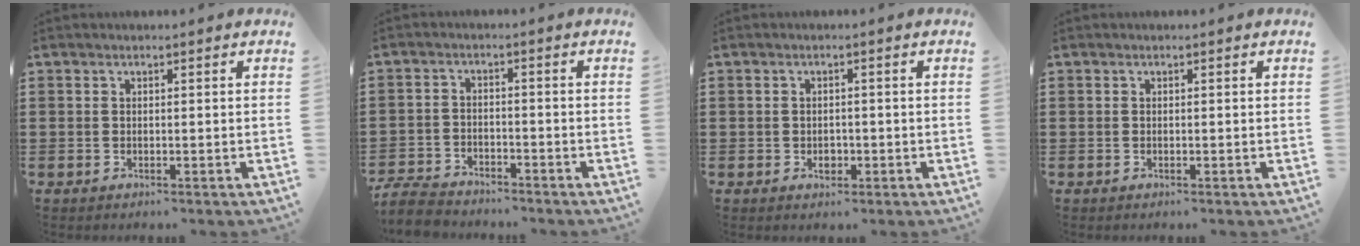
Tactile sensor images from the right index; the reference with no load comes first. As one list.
[{"total": 4.7, "force": [-4.5, 0.9, 0.9], "torque": [-0.036, -0.002, -0.095]}, {"total": 1.6, "force": [-0.4, 1.2, 1.0], "torque": [-0.021, 0.002, -0.009]}, {"total": 0.0}]